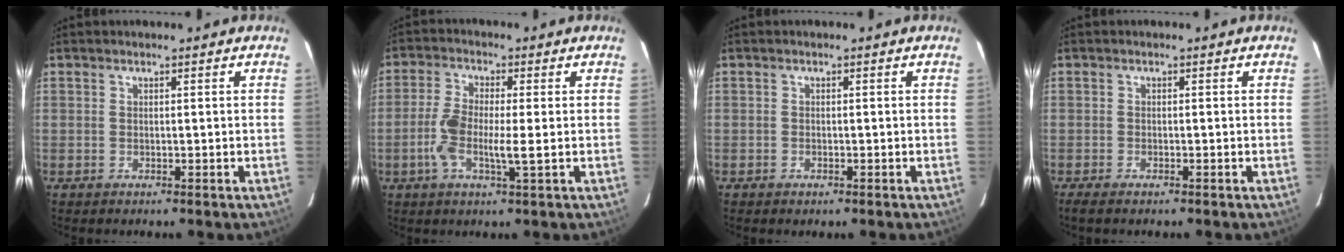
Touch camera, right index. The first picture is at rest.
{"total": 7.0, "force": [-1.1, 1.1, 6.8], "torque": [-0.140, 0.000, -0.027]}
{"total": 0.6, "force": [-0.4, 0.3, 0.3], "torque": [-0.009, 0.000, -0.003]}
{"total": 2.8, "force": [-2.2, 0.6, 1.6], "torque": [-0.021, -0.007, -0.029]}